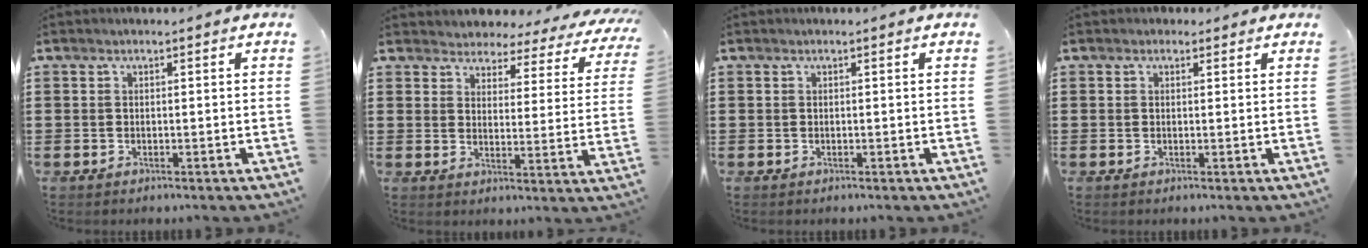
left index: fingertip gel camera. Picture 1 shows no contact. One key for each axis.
{"total": 3.5, "fx": 3.4, "fy": 0.9, "fz": 0.0, "tx": -0.026, "ty": -0.023, "tz": 0.055}
{"total": 0.0}
{"total": 0.8, "fx": 0.4, "fy": 0.6, "fz": 0.3, "tx": 0.001, "ty": 0.003, "tz": 0.005}